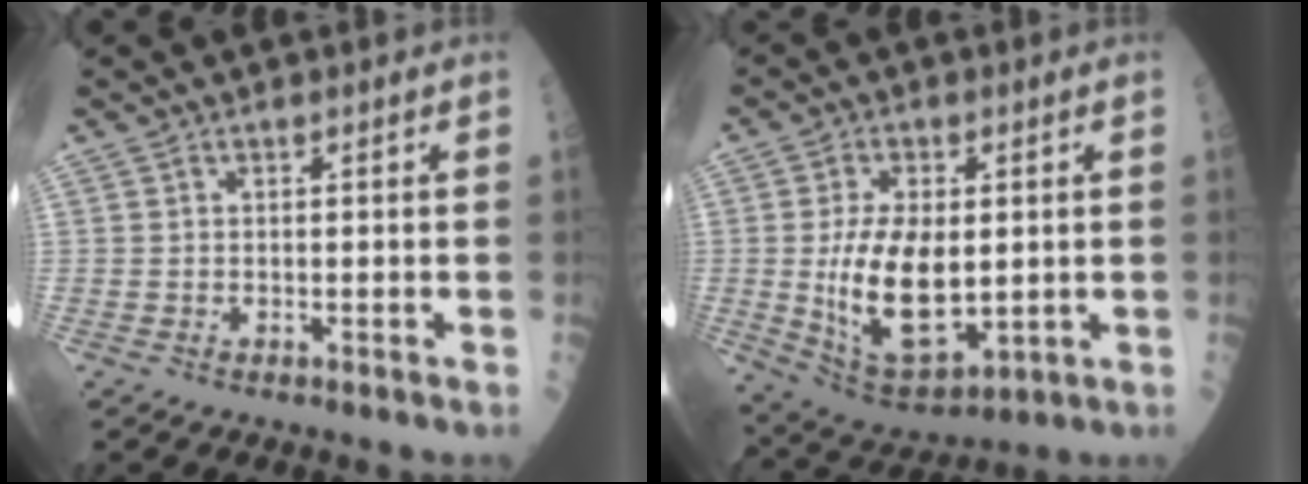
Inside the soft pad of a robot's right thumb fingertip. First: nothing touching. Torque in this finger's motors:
{"motor_torque": [-0.51, 1.21, 0.99, 0.55, 0.33]}